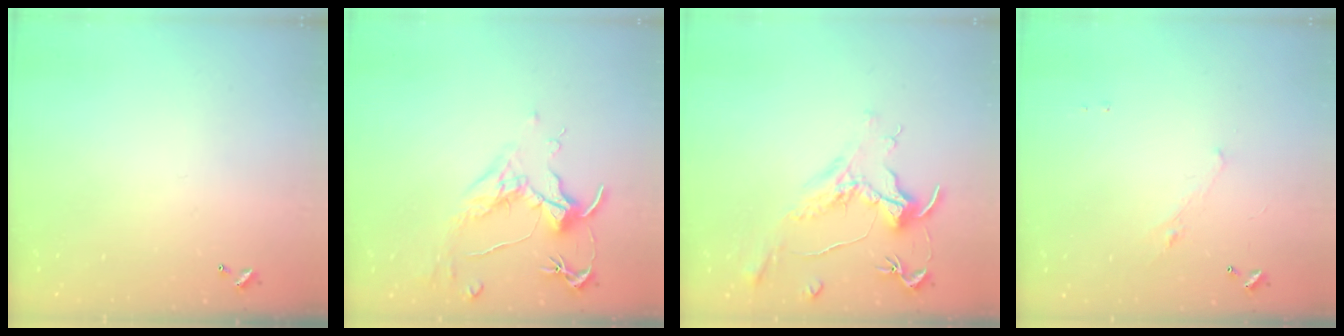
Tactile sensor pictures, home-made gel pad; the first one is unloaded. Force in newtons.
{"total": 1.7, "press": 1.4, "slide": 0.9}
{"total": 1.5, "press": 1.2, "slide": 0.9}
{"total": 1.3, "press": 1.2, "slide": 0.6}